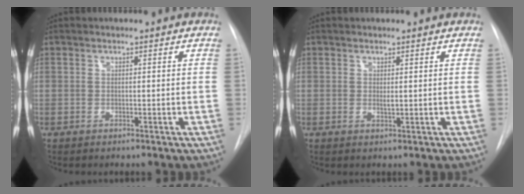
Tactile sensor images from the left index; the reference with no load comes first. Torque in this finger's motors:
{"motor_torque": [0.33, 0.04, 0.00, 0.02]}